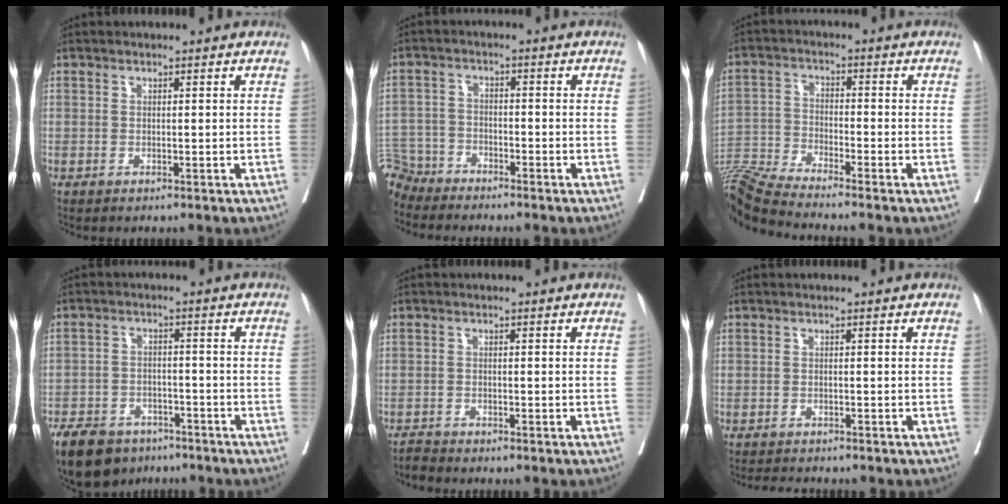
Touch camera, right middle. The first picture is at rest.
{"total": 6.7, "force": [-6.3, 2.2, -0.7], "torque": [0.012, 0.000, -0.125]}
{"total": 12.0, "force": [-11.2, -1.8, 3.8], "torque": [-0.081, -0.009, -0.211]}
{"total": 11.7, "force": [-8.6, 6.3, 4.7], "torque": [-0.098, -0.002, -0.133]}
{"total": 1.5, "force": [-1.5, -0.1, -0.2], "torque": [0.002, -0.009, -0.030]}
{"total": 3.0, "force": [-2.9, 0.5, 0.8], "torque": [-0.011, -0.009, -0.045]}